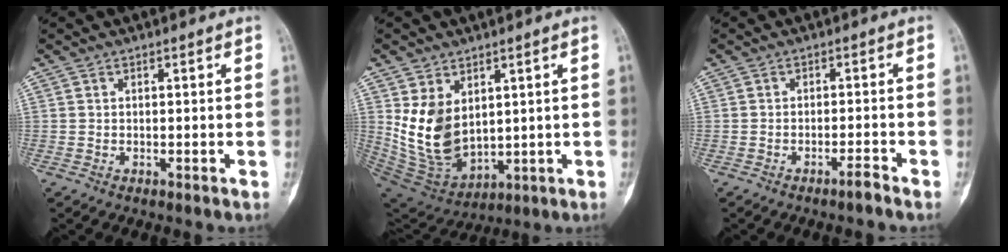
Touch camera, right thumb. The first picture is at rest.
{"total": 12.9, "force": [3.0, 8.7, 9.0], "torque": [-0.149, -0.025, 0.089]}
{"total": 2.0, "force": [-1.6, 0.0, 1.1], "torque": [-0.025, 0.012, -0.027]}